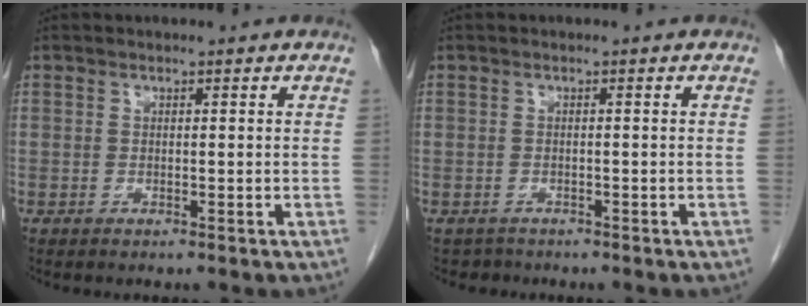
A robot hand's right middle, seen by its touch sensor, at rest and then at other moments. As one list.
[{"total": 1.7, "force": [-1.4, 0.8, -0.4], "torque": [-0.004, -0.002, -0.023]}]